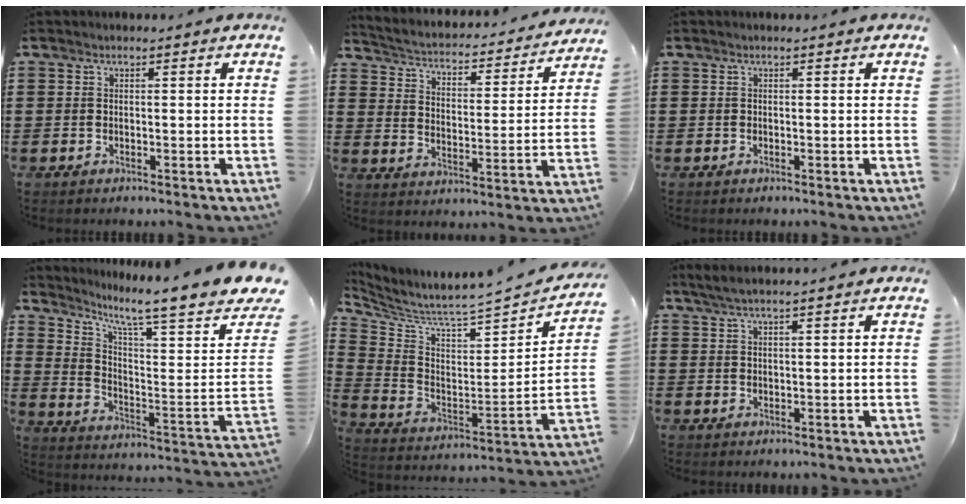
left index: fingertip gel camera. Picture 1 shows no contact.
{"total": 2.1, "force": [2.1, 0.2, 0.4], "torque": [-0.027, -0.027, 0.023]}
{"total": 0.0}
{"total": 6.6, "force": [5.6, -0.7, 3.5], "torque": [-0.083, -0.067, 0.082]}
{"total": 4.0, "force": [3.7, -0.4, 1.5], "torque": [-0.053, -0.056, 0.053]}
{"total": 2.4, "force": [2.1, 0.0, 1.3], "torque": [-0.029, 0.002, 0.040]}